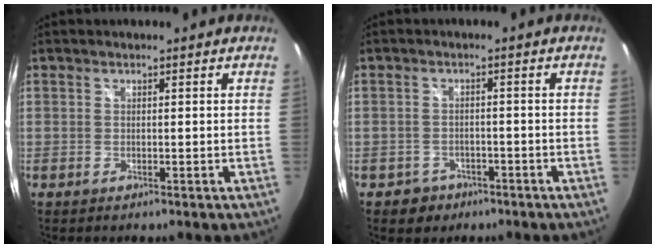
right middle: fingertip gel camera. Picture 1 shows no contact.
{"total": 4.1, "force": [-2.4, 3.3, 0.6], "torque": [-0.026, 0.003, -0.033]}